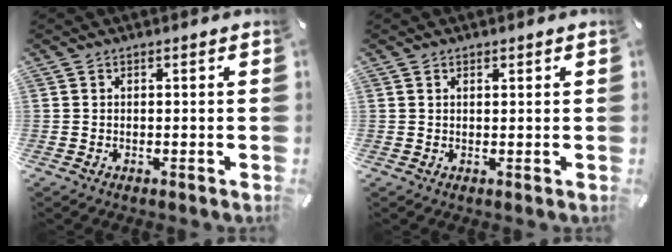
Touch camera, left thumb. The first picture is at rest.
{"total": 0.8, "force": [0.5, 0.5, 0.3], "torque": [-0.006, 0.001, 0.010]}